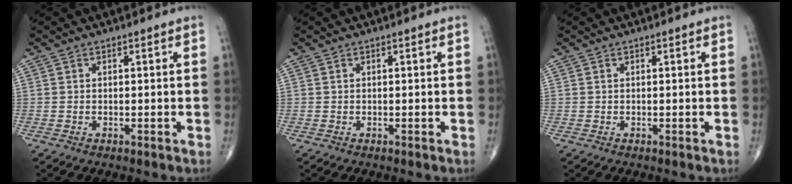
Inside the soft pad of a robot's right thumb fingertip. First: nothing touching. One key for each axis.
{"total": 0.0}
{"total": 0.0}